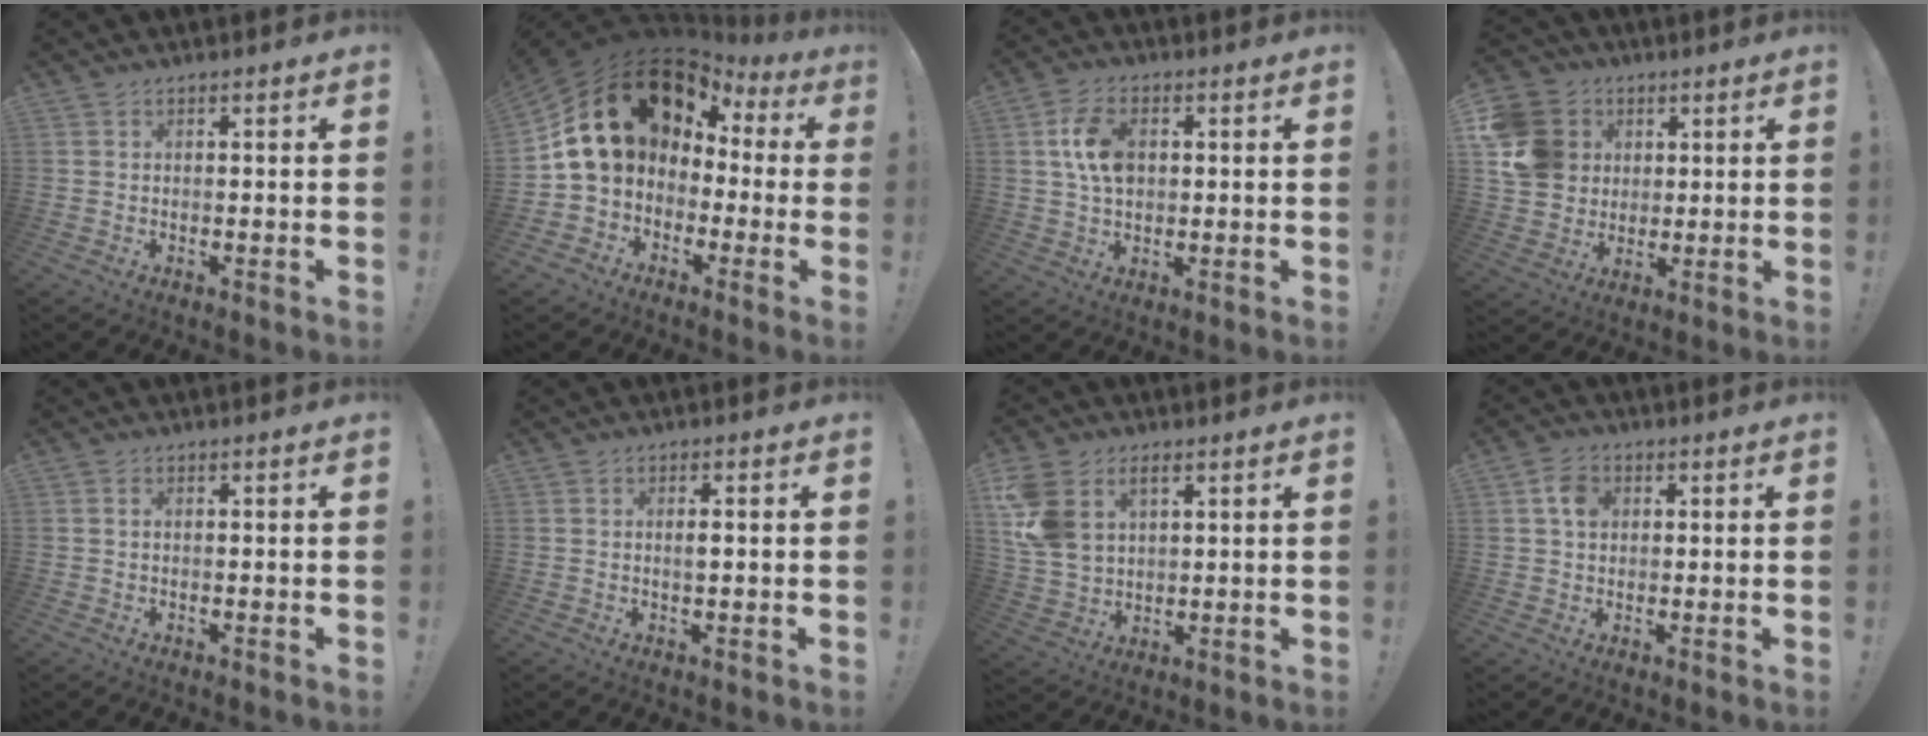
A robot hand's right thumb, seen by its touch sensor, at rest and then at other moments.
{"total": 18.2, "force": [6.1, 13.0, 11.2], "torque": [-0.204, -0.021, 0.130]}
{"total": 8.1, "force": [1.8, 4.6, 6.3], "torque": [-0.121, 0.000, 0.031]}
{"total": 14.6, "force": [3.4, 12.9, 5.9], "torque": [-0.095, -0.001, 0.077]}
{"total": 0.5, "force": [0.1, 0.2, 0.5], "torque": [-0.012, 0.003, 0.001]}
{"total": 1.6, "force": [0.2, 0.3, 1.6], "torque": [-0.023, -0.001, 0.000]}
{"total": 11.3, "force": [5.1, 7.9, 6.4], "torque": [-0.136, -0.016, 0.101]}
{"total": 5.7, "force": [1.6, 4.4, 3.2], "torque": [-0.046, 0.003, 0.030]}